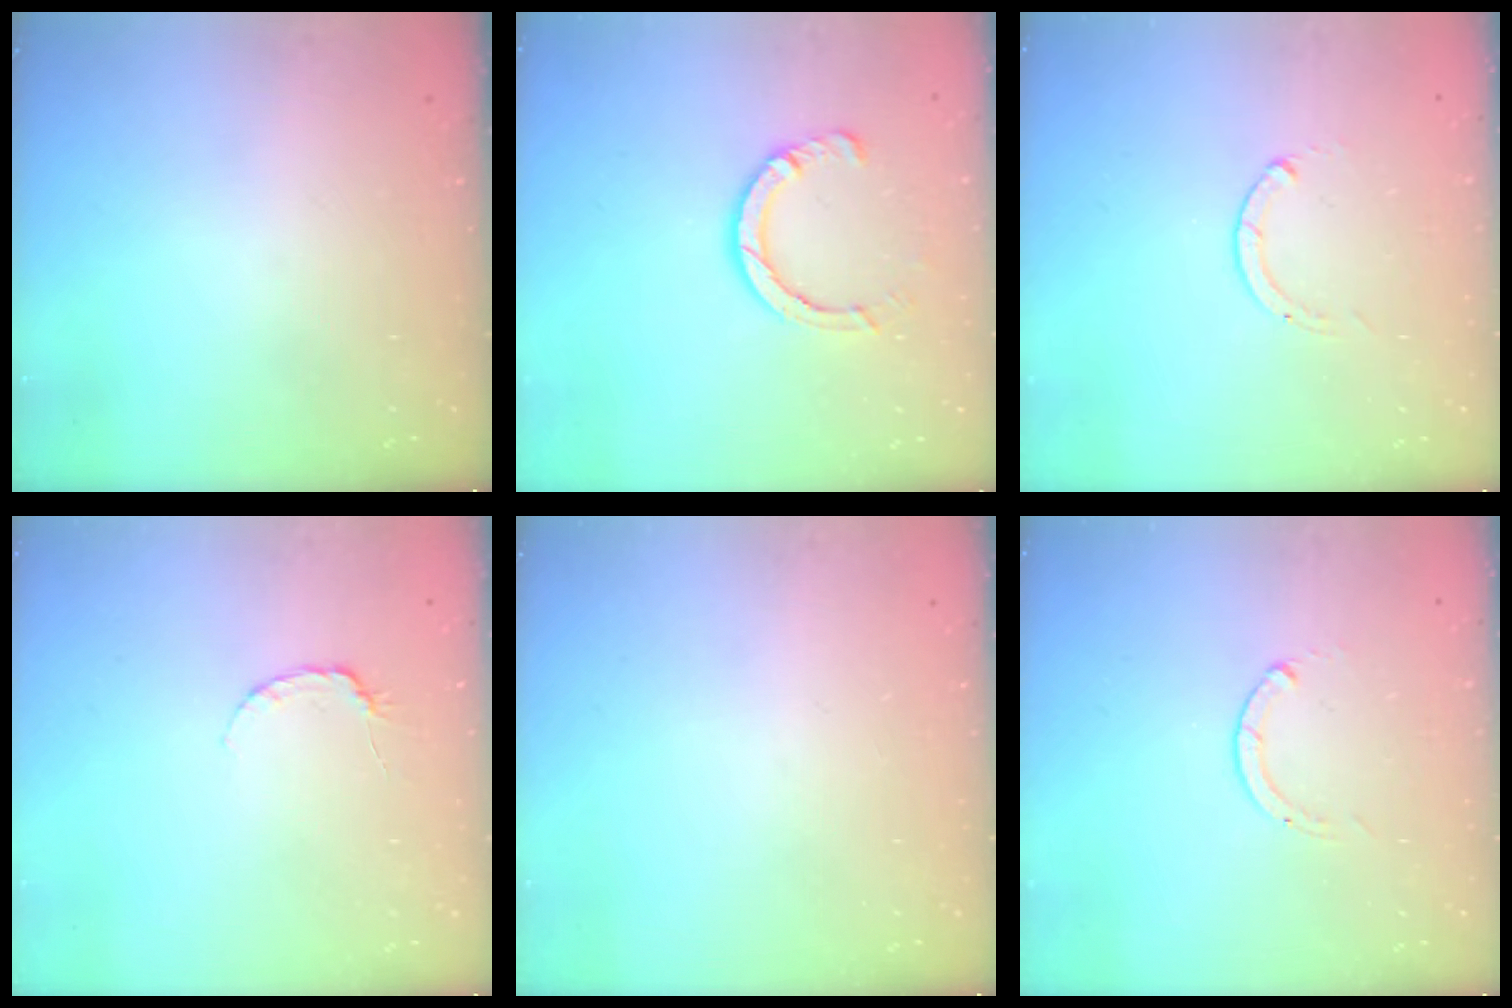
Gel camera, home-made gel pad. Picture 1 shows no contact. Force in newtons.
{"total": 6.4, "press": 6.4, "slide": 0.7}
{"total": 0.0}
{"total": 3.7, "press": 3.6, "slide": 0.5}
{"total": 0.0}
{"total": 0.0}